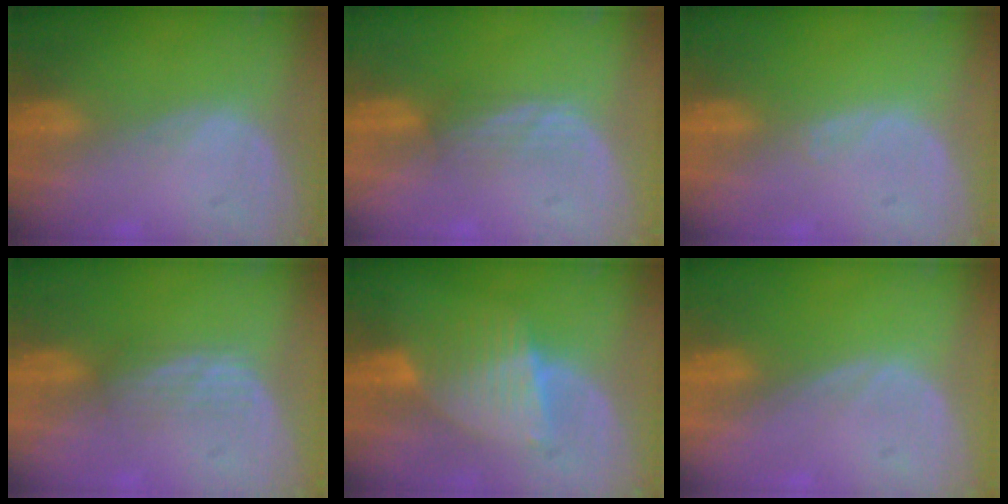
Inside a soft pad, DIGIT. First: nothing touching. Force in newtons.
{"total": 2.5, "press": 2.3, "slide": 0.9}
{"total": 0.6, "press": 0.4, "slide": 0.4}
{"total": 2.8, "press": 2.6, "slide": 1.0}
{"total": 6.3, "press": 6.2, "slide": 1.0}
{"total": 0.0}